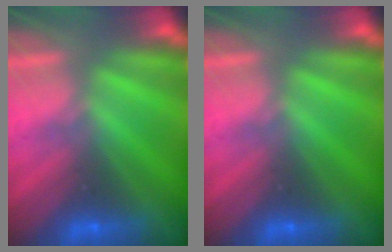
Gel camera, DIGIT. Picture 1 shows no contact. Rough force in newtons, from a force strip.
{"total": 0.0}